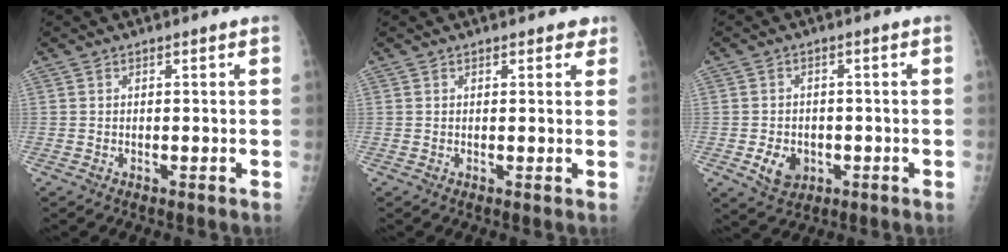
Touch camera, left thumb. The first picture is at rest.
{"total": 2.5, "force": [1.8, 1.2, 1.4], "torque": [0.001, -0.004, 0.016]}
{"total": 5.2, "force": [-1.6, 4.1, 2.9], "torque": [-0.036, 0.005, -0.017]}